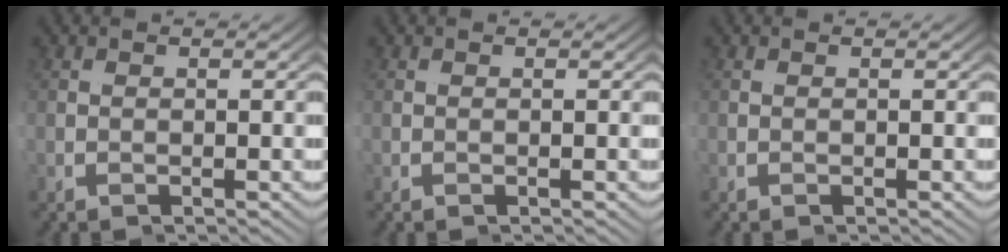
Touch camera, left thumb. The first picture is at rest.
{"total": 0.0}
{"total": 0.0}